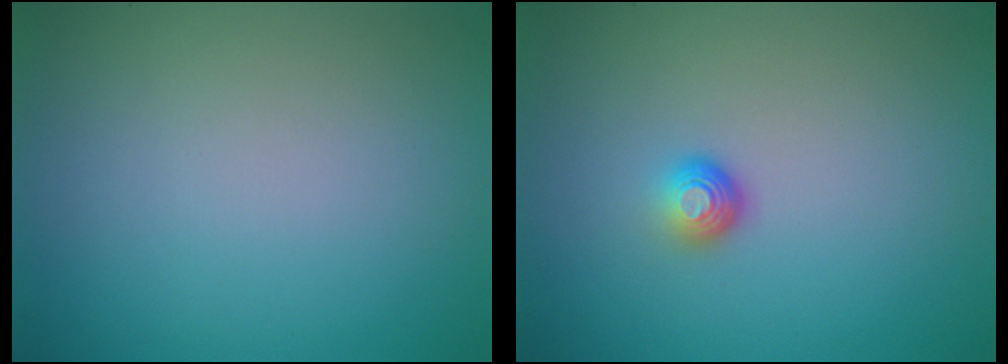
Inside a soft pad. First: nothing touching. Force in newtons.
{"total": 1.8, "press": 1.1, "slide": 1.4}